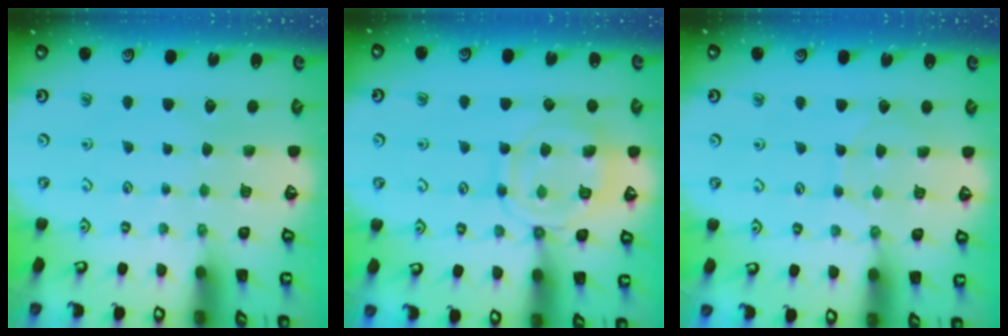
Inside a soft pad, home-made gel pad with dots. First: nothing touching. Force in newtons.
{"total": 12.8, "press": 12.7, "slide": 1.2}
{"total": 5.0, "press": 4.9, "slide": 0.6}